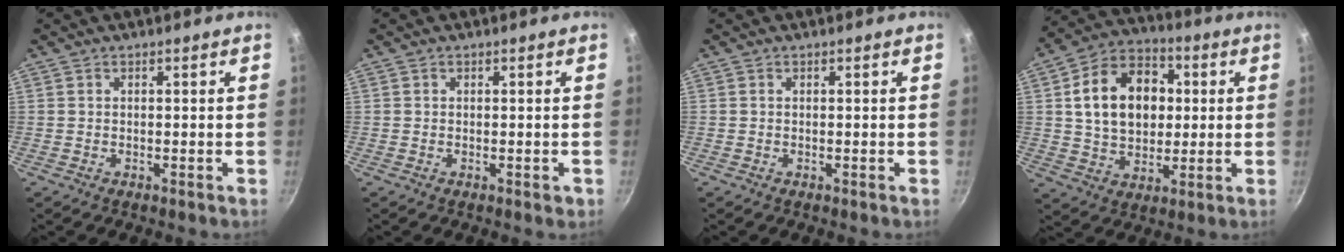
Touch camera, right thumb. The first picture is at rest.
{"total": 1.0, "force": [-0.2, 0.6, 0.8], "torque": [-0.007, 0.001, -0.003]}
{"total": 0.0}
{"total": 16.8, "force": [2.6, 12.3, 11.2], "torque": [-0.152, 0.017, 0.039]}